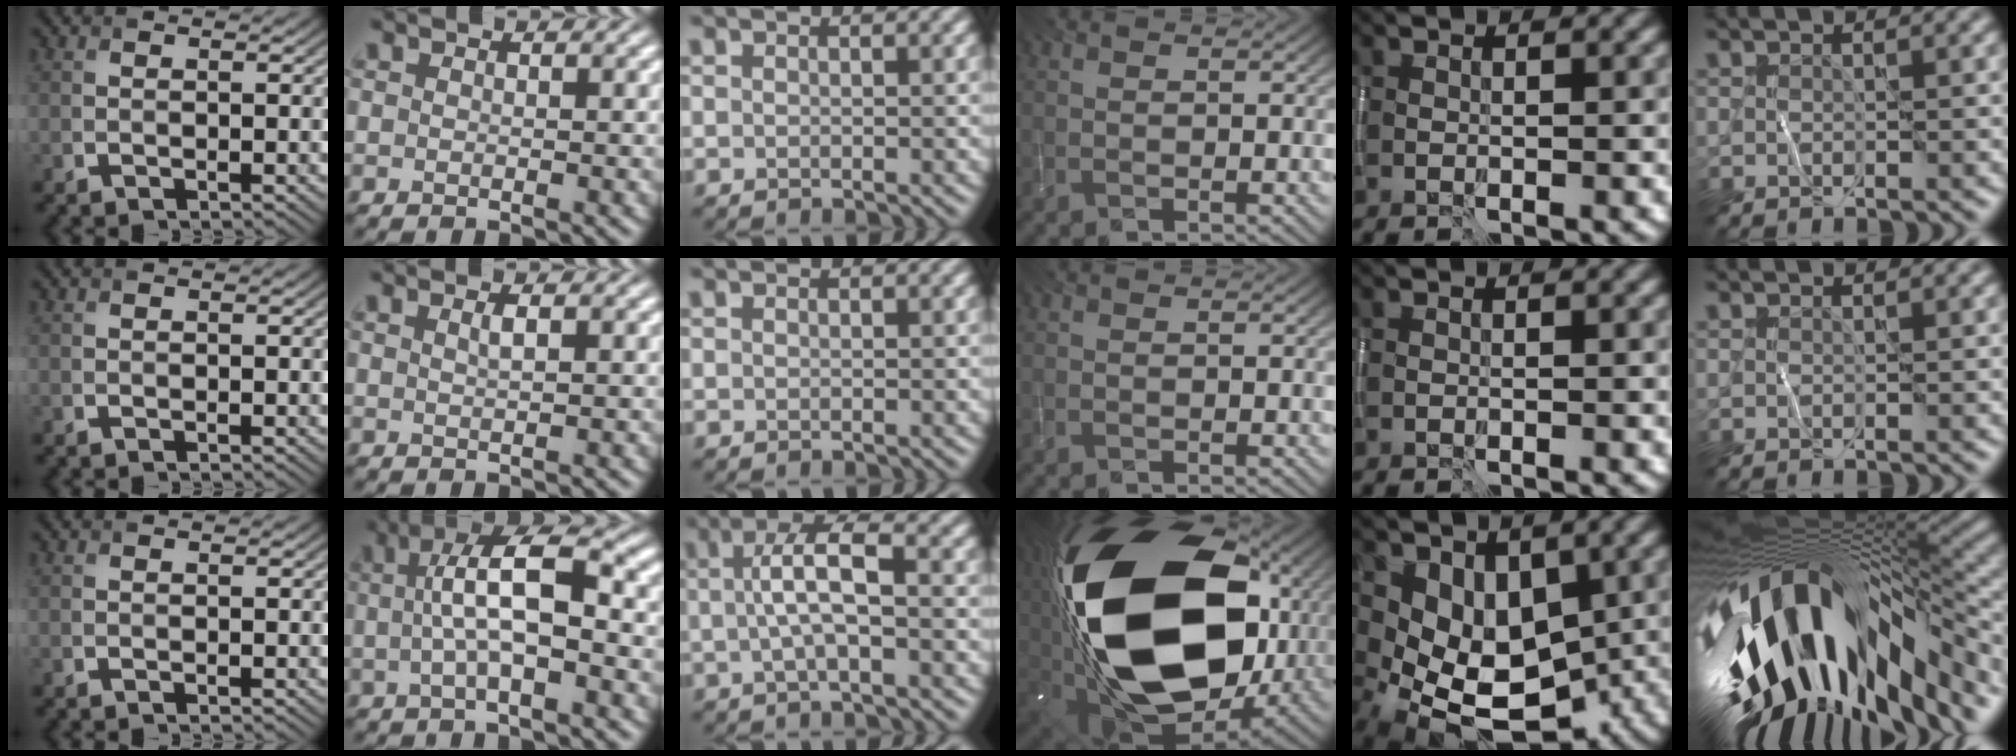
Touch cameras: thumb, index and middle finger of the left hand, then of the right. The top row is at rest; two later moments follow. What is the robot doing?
{"motion": "wipe", "object": "whiteboard"}